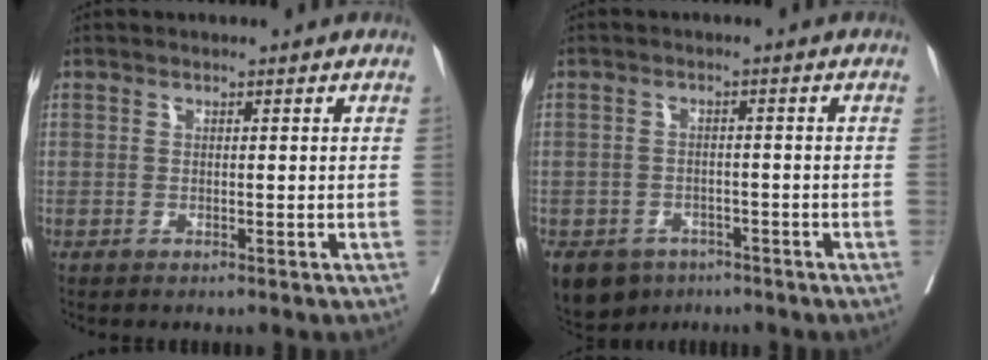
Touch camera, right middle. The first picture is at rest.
{"total": 7.5, "force": [-5.0, 5.2, 1.9], "torque": [-0.036, -0.004, -0.074]}